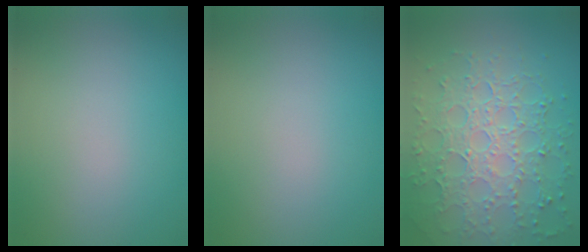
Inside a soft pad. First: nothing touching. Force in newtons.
{"total": 0.0}
{"total": 7.8, "press": 5.7, "slide": 5.2}